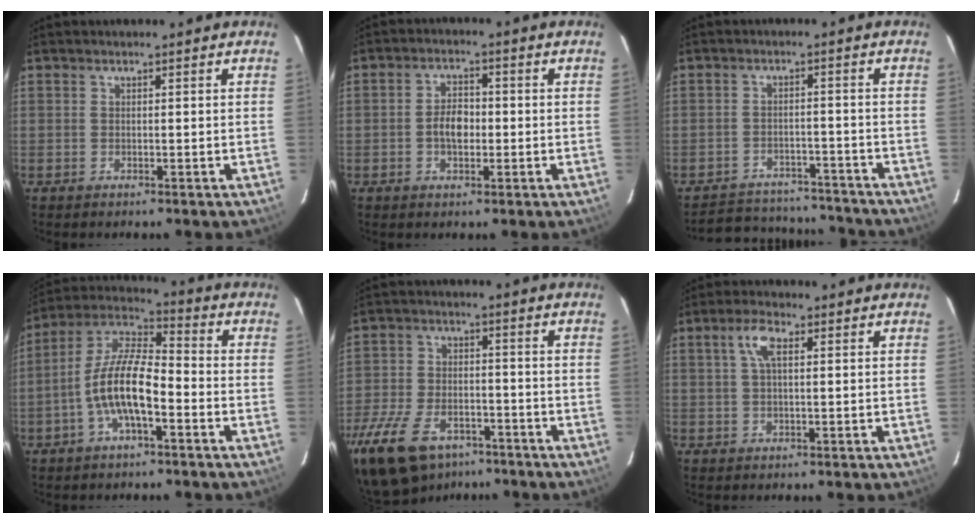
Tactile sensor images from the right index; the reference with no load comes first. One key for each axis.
{"total": 4.6, "fx": -0.9, "fy": 2.8, "fz": 3.5, "tx": -0.067, "ty": 0.009, "tz": -0.013}
{"total": 15.7, "fx": -14.0, "fy": 5.7, "fz": 4.2, "tx": -0.096, "ty": 0.029, "tz": -0.173}
{"total": 12.0, "fx": -4.2, "fy": 4.0, "fz": 10.6, "tx": -0.218, "ty": 0.006, "tz": -0.083}
{"total": 20.2, "fx": -13.4, "fy": 10.8, "fz": 10.6, "tx": -0.258, "ty": -0.029, "tz": -0.228}
{"total": 4.4, "fx": 1.4, "fy": 1.7, "fz": 3.8, "tx": -0.074, "ty": 0.011, "tz": 0.026}